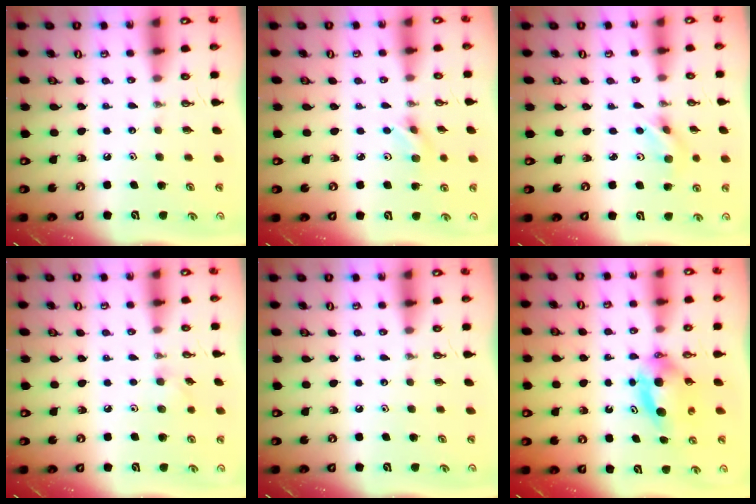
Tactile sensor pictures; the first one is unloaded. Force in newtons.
{"total": 3.5, "press": 3.4, "slide": 0.8}
{"total": 4.4, "press": 3.7, "slide": 2.4}
{"total": 4.7, "press": 4.6, "slide": 0.9}
{"total": 0.0}
{"total": 5.8, "press": 5.6, "slide": 1.5}